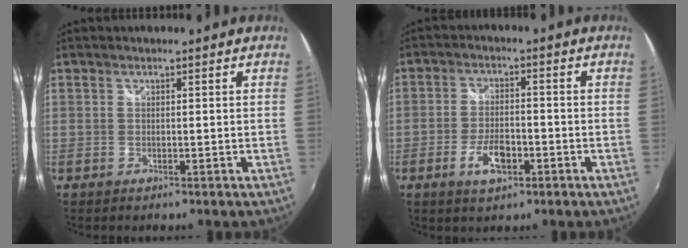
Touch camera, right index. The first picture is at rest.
{"total": 6.4, "force": [-2.8, 2.9, 5.0], "torque": [-0.106, -0.003, -0.049]}